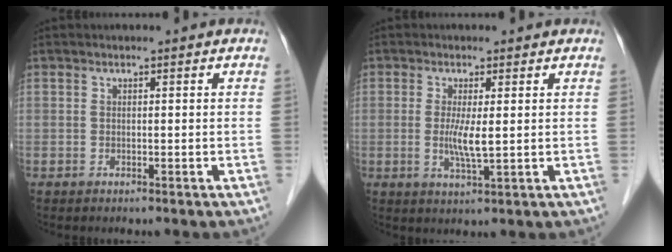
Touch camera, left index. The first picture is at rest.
{"total": 3.7, "force": [0.1, 0.2, 3.7], "torque": [-0.079, -0.009, 0.007]}